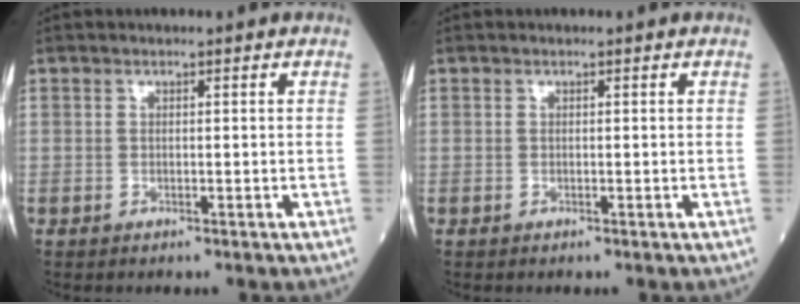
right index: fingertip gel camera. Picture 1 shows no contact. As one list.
[{"total": 0.0}]